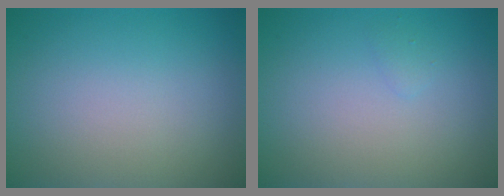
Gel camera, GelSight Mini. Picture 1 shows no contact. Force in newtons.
{"total": 0.5, "press": 0.5, "slide": 0.1}